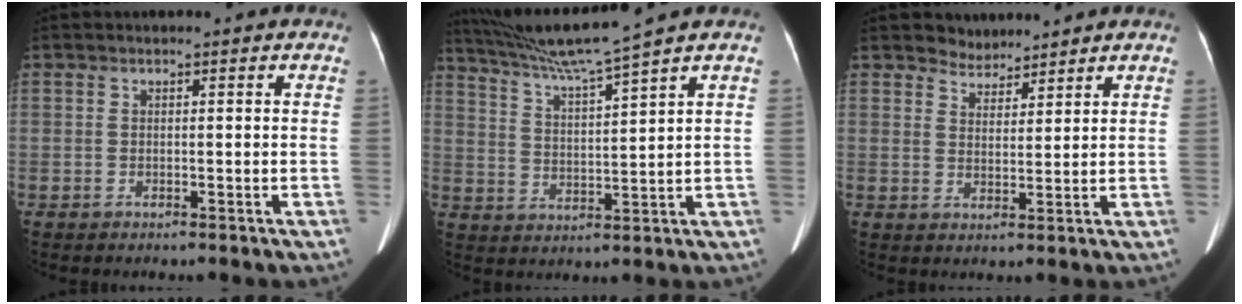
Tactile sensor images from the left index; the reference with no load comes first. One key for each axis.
{"total": 9.6, "fx": 8.2, "fy": -2.7, "fz": 4.2, "tx": -0.080, "ty": -0.002, "tz": 0.155}
{"total": 3.1, "fx": 2.8, "fy": 1.2, "fz": -0.3, "tx": 0.005, "ty": -0.001, "tz": 0.050}